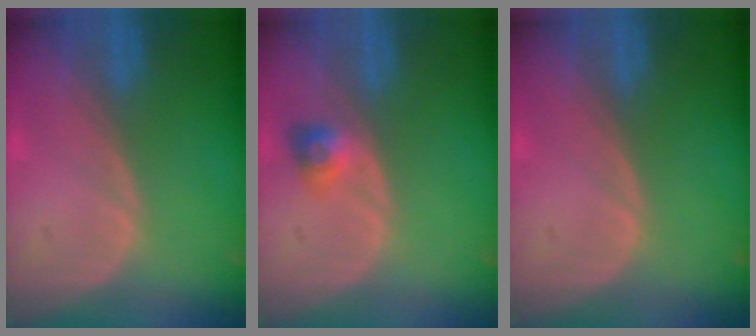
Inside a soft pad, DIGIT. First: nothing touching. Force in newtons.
{"total": 2.9, "press": 2.7, "slide": 1.2}
{"total": 0.0}